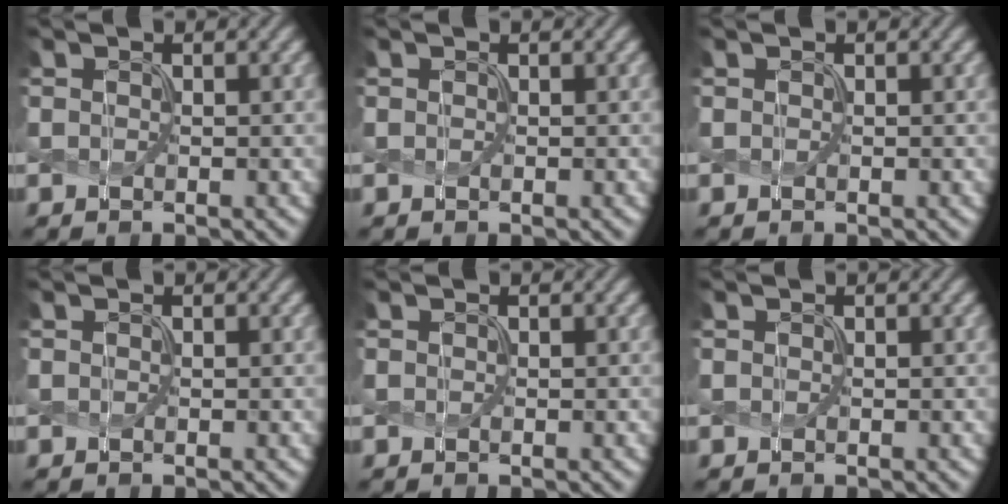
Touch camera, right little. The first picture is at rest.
{"total": 0.0}
{"total": 0.0}
{"total": 0.0}
{"total": 0.0}
{"total": 0.0}